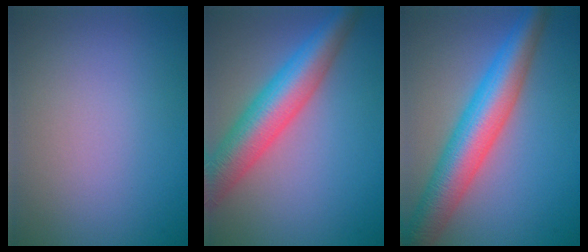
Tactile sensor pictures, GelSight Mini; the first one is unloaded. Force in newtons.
{"total": 8.0, "press": 8.0, "slide": 0.3}
{"total": 8.3, "press": 8.3, "slide": 0.3}